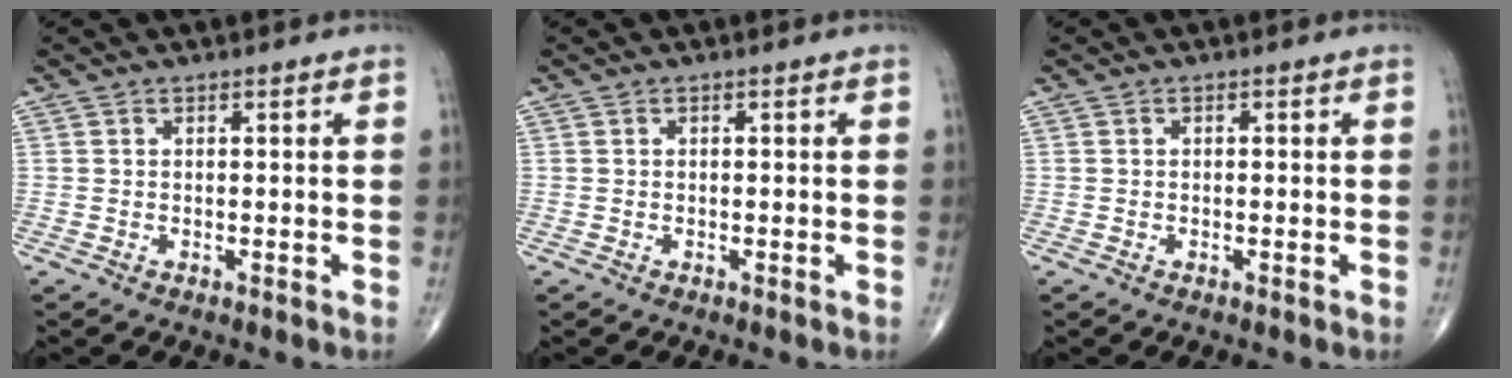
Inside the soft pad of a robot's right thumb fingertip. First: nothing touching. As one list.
[{"total": 0.0}, {"total": 0.0}]